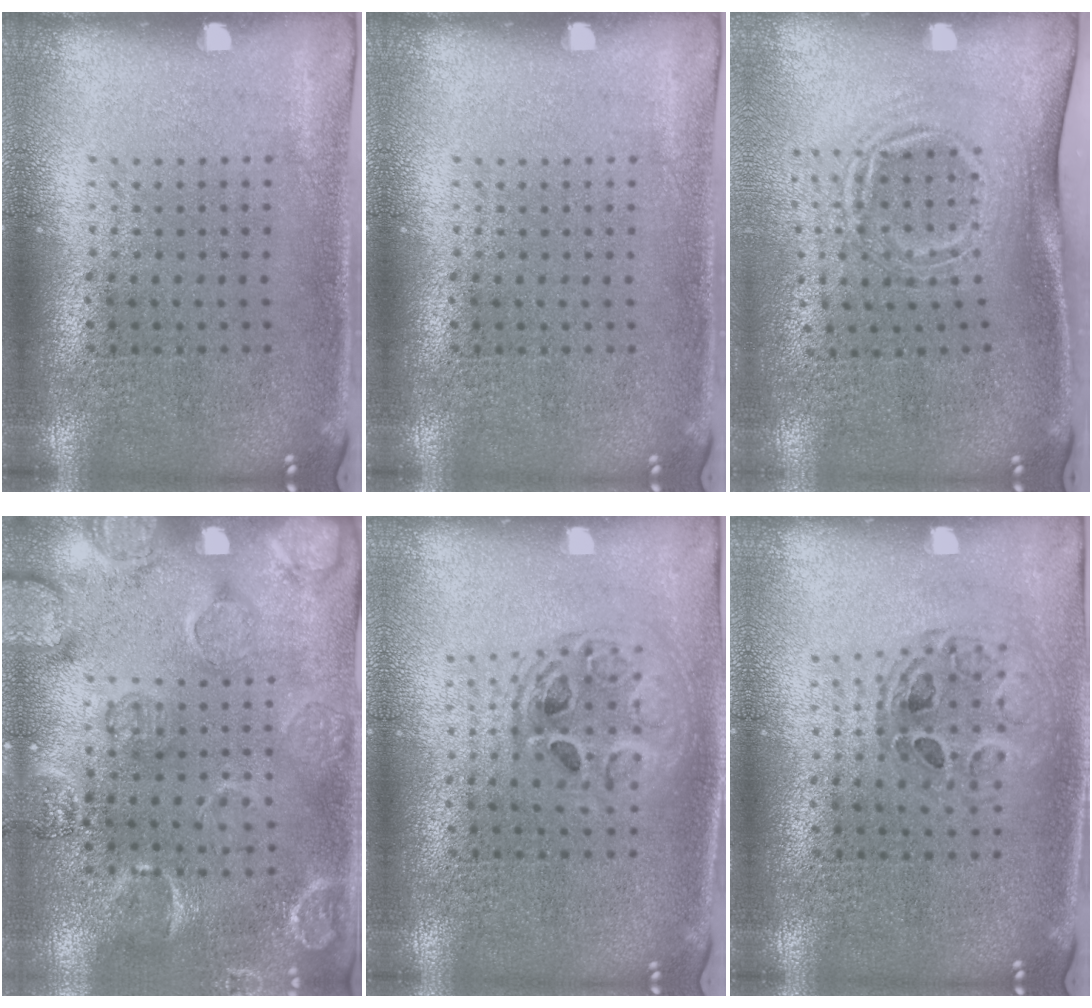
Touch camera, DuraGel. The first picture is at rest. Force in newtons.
{"total": 0.0}
{"total": 1.7, "press": 1.2, "slide": 1.2}
{"total": 2.8, "press": 1.9, "slide": 2.1}
{"total": 1.4, "press": 1.2, "slide": 0.6}
{"total": 0.8, "press": 0.7, "slide": 0.1}